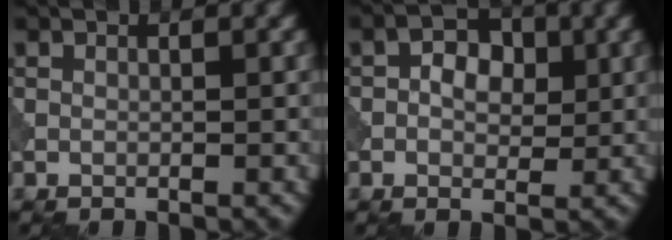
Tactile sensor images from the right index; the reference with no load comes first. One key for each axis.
{"total": 3.1, "fx": 0.0, "fy": 2.3, "fz": 2.1, "tx": -0.031, "ty": 0.003, "tz": -0.008}